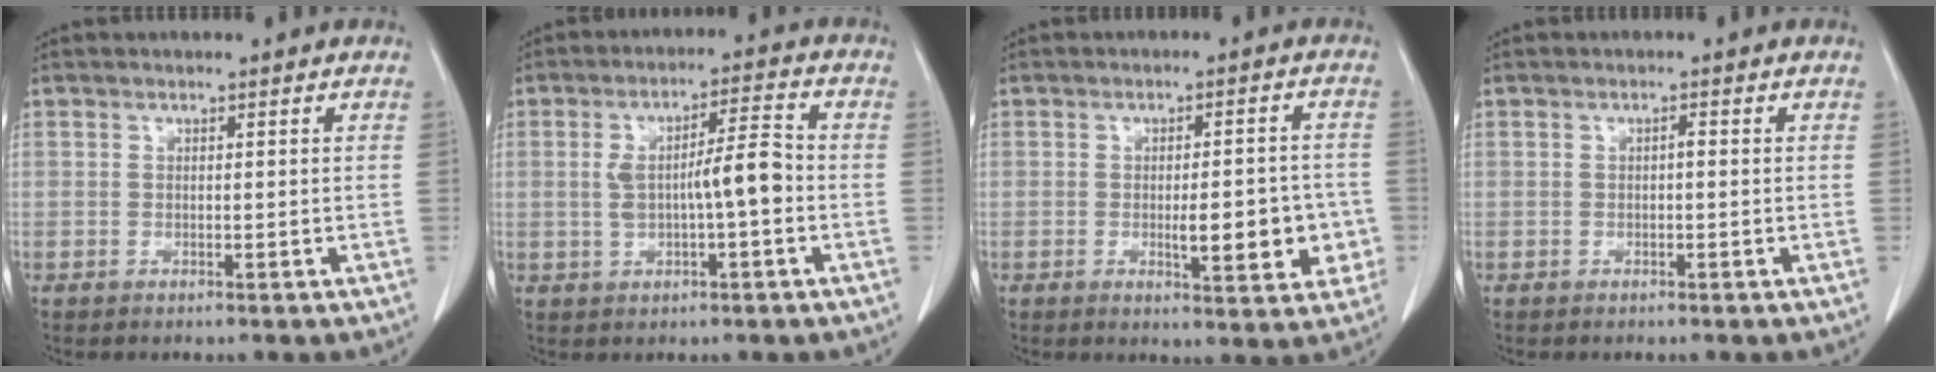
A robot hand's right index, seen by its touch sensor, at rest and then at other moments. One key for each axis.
{"total": 7.5, "fx": -0.7, "fy": 1.4, "fz": 7.4, "tx": -0.134, "ty": 0.017, "tz": -0.010}
{"total": 8.6, "fx": -1.9, "fy": 2.5, "fz": 8.0, "tx": -0.099, "ty": 0.005, "tz": -0.018}
{"total": 0.6, "fx": -0.1, "fy": 0.2, "fz": 0.6, "tx": -0.010, "ty": 0.002, "tz": -0.001}